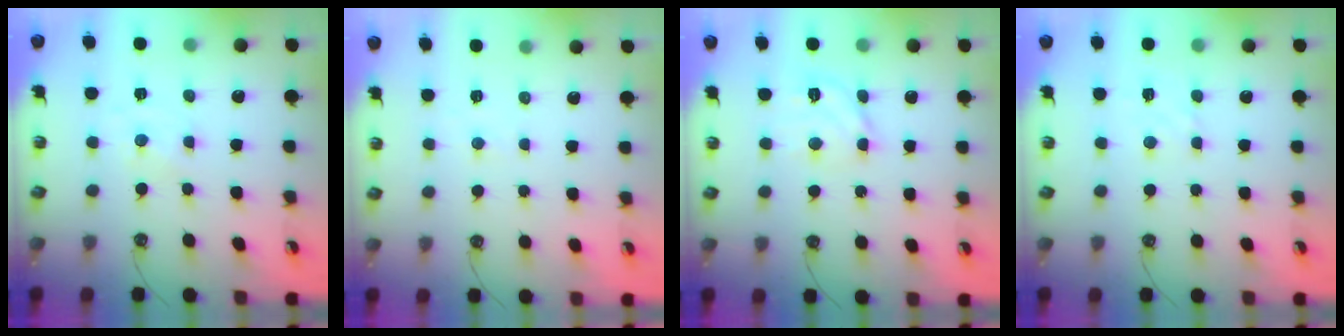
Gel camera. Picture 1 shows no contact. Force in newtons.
{"total": 2.9, "press": 2.9, "slide": 0.4}
{"total": 10.0, "press": 10.0, "slide": 1.1}
{"total": 2.8, "press": 2.8, "slide": 0.4}